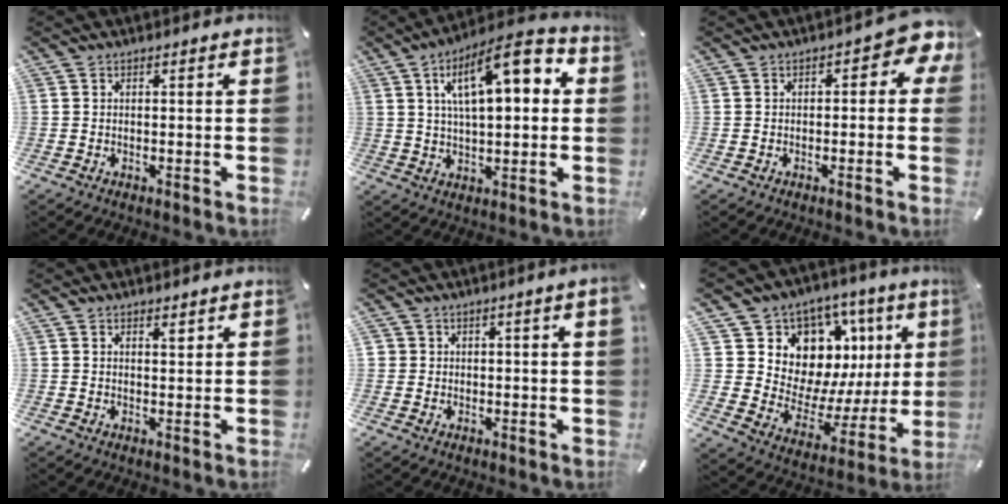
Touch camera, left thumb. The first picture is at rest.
{"total": 15.6, "force": [6.2, 6.4, 12.8], "torque": [-0.199, -0.014, 0.100]}
{"total": 4.5, "force": [0.2, 2.5, 3.7], "torque": [-0.048, 0.003, 0.000]}
{"total": 1.6, "force": [1.4, 0.6, 0.6], "torque": [0.005, -0.009, 0.023]}
{"total": 1.4, "force": [0.7, 0.7, 1.1], "torque": [-0.022, 0.002, 0.011]}
{"total": 12.1, "force": [6.6, 9.5, 3.4], "torque": [-0.031, -0.096, 0.130]}